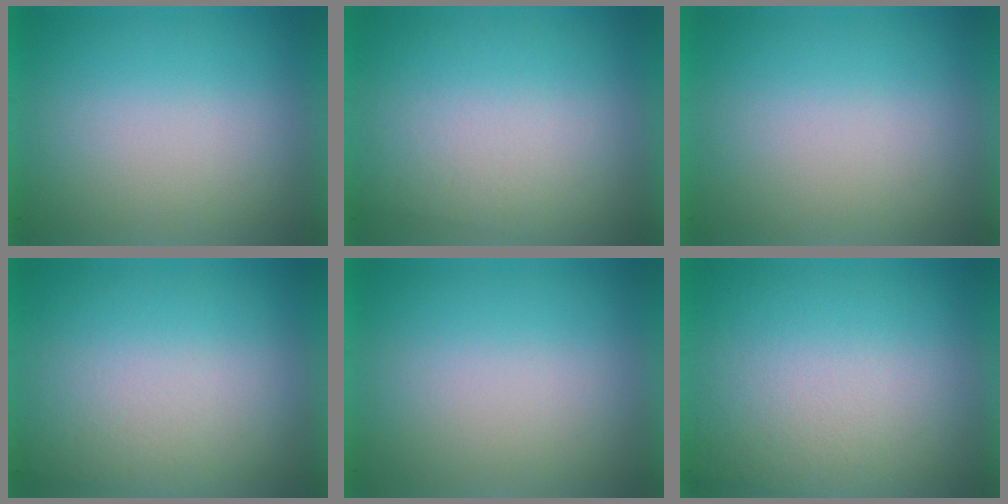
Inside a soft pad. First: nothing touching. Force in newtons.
{"total": 2.6}
{"total": 0.0}
{"total": 3.1}
{"total": 0.0}
{"total": 3.5}